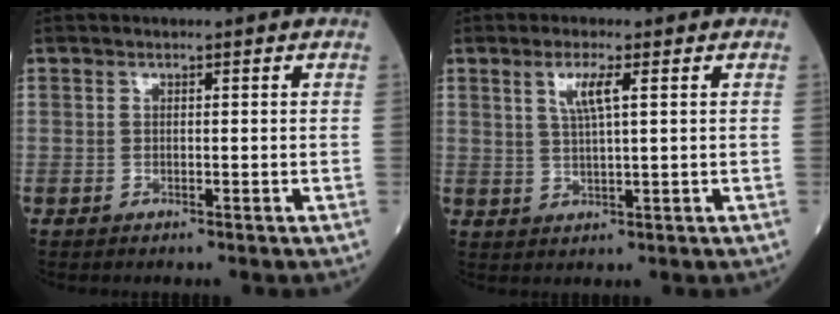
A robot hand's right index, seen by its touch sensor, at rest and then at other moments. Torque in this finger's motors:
{"motor_torque": [0.02, -0.02, 0.07, 0.07]}